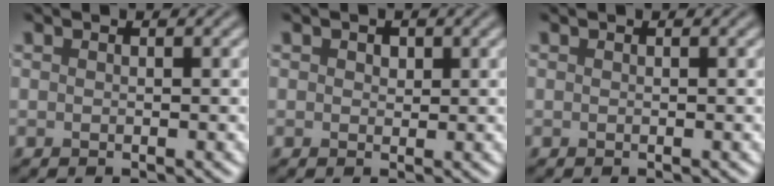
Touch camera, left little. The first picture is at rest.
{"total": 1.2, "force": [0.5, 0.9, 0.6], "torque": [-0.012, 0.002, 0.002]}
{"total": 0.0}